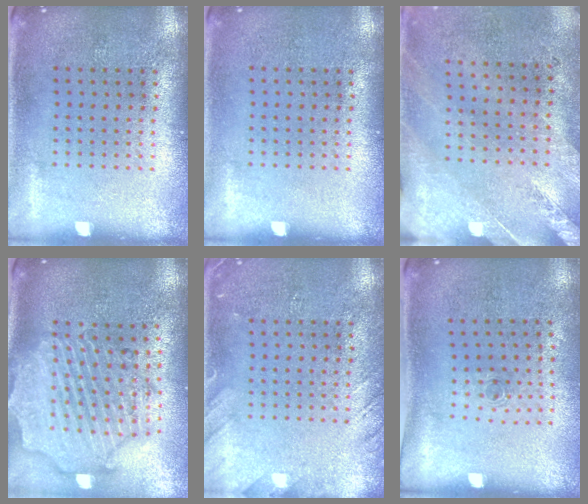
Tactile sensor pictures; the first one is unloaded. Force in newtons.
{"total": 0.0}
{"total": 2.4, "press": 2.1, "slide": 1.3}
{"total": 3.1, "press": 2.6, "slide": 1.5}
{"total": 1.8, "press": 1.8, "slide": 0.1}
{"total": 0.7, "press": 0.3, "slide": 0.6}